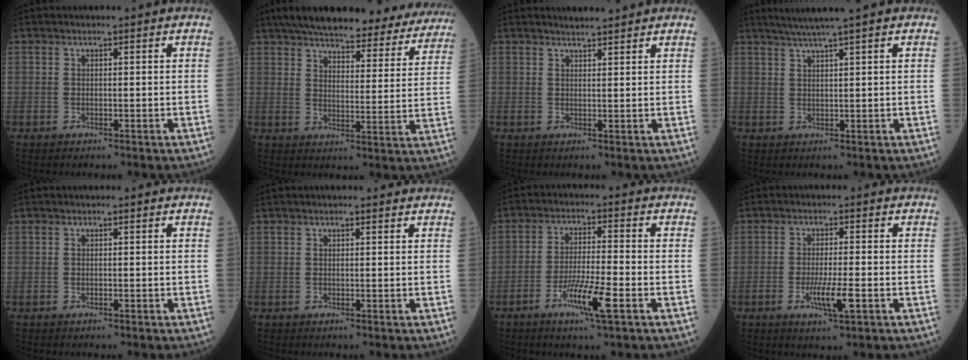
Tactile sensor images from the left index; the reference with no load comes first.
{"total": 29.0, "force": [25.4, 7.0, 11.9], "torque": [-0.178, -0.020, 0.306]}
{"total": 3.2, "force": [3.0, 0.2, 1.2], "torque": [-0.021, 0.010, 0.042]}
{"total": 4.6, "force": [3.5, -0.9, 2.8], "torque": [-0.049, 0.015, 0.063]}
{"total": 0.0}
{"total": 2.2, "force": [1.9, 0.5, 1.0], "torque": [-0.013, 0.020, 0.019]}
{"total": 7.3, "force": [-3.6, 0.1, 6.4], "torque": [-0.125, -0.012, -0.065]}
{"total": 4.8, "force": [-1.8, 0.3, 4.4], "torque": [-0.086, -0.010, -0.030]}